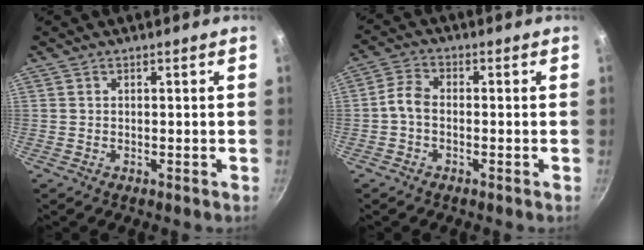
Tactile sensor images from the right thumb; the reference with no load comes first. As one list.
[{"total": 4.3, "force": [-1.3, 2.7, 3.1], "torque": [-0.068, 0.024, -0.035]}]